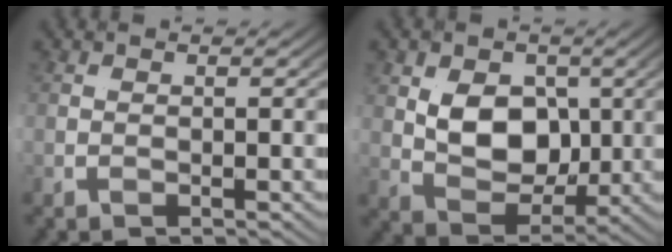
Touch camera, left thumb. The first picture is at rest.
{"total": 8.5, "force": [2.5, 5.3, 6.1], "torque": [-0.104, 0.007, 0.027]}